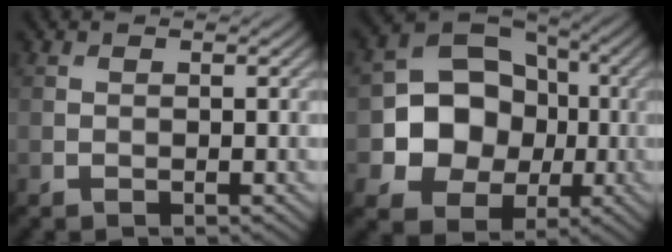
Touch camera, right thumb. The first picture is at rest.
{"total": 11.0, "force": [-1.2, 9.1, 5.9], "torque": [-0.112, -0.002, -0.037]}